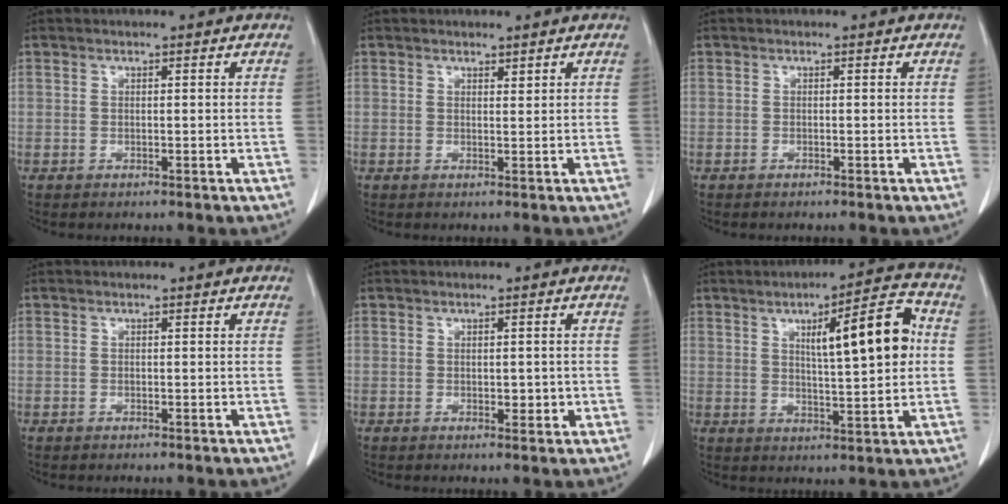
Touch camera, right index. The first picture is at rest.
{"total": 0.8, "force": [0.7, 0.2, 0.2], "torque": [-0.006, -0.006, 0.012]}
{"total": 0.0}
{"total": 0.0}
{"total": 1.9, "force": [-0.1, 1.1, 1.5], "torque": [-0.015, -0.002, 0.002]}
{"total": 11.9, "force": [2.5, 1.8, 11.5], "torque": [-0.165, 0.018, 0.037]}